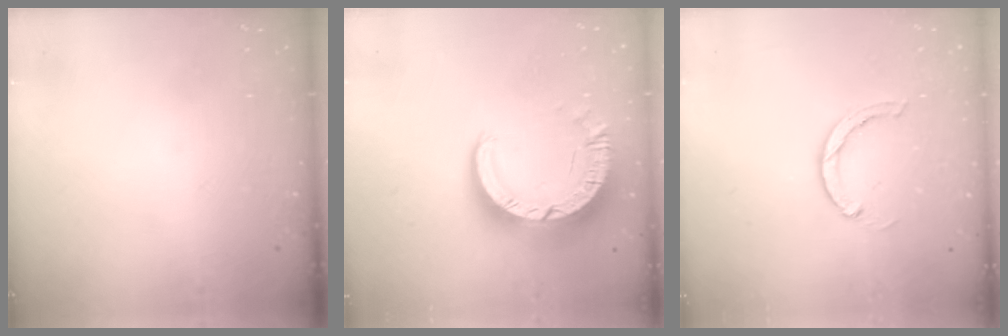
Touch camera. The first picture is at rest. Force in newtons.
{"total": 12.0, "press": 11.9, "slide": 1.2}
{"total": 3.1, "press": 3.1, "slide": 0.1}